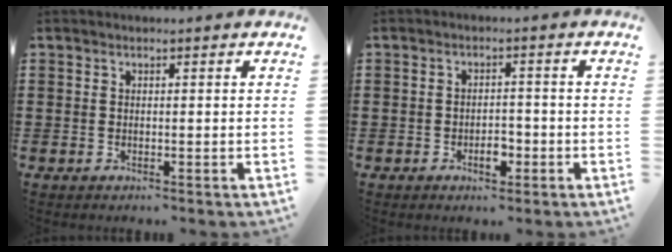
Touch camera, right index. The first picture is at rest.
{"total": 3.2, "force": [-1.5, 1.6, 2.3], "torque": [-0.041, 0.005, -0.028]}